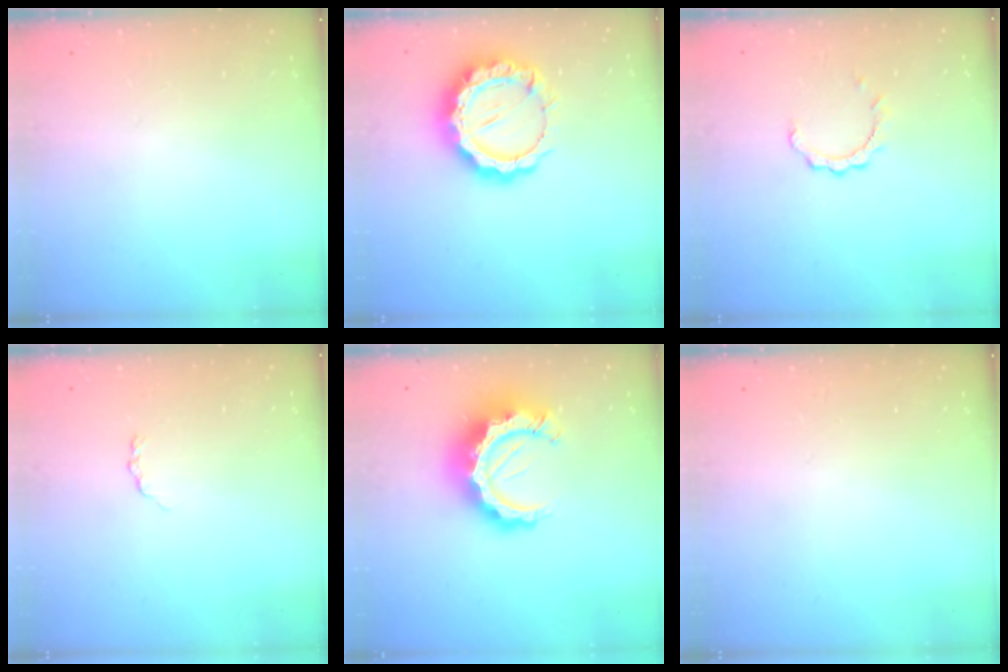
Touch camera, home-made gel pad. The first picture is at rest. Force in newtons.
{"total": 17.8, "press": 17.7, "slide": 1.4}
{"total": 3.8, "press": 3.7, "slide": 0.3}
{"total": 2.9, "press": 2.8, "slide": 0.4}
{"total": 15.4, "press": 15.4, "slide": 1.4}
{"total": 0.0}